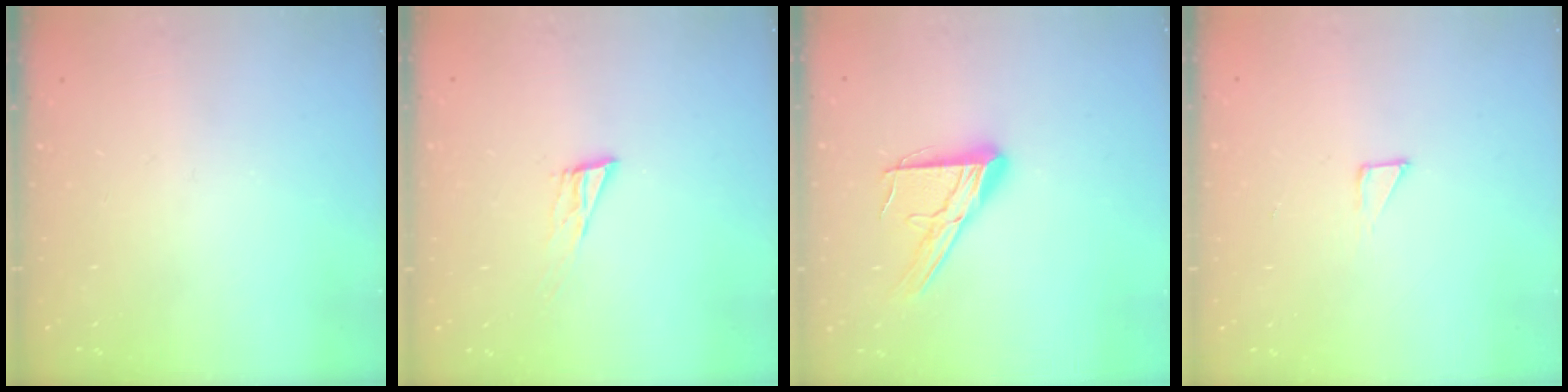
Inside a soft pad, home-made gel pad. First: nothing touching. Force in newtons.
{"total": 6.4, "press": 6.4, "slide": 1.0}
{"total": 13.9, "press": 13.8, "slide": 1.3}
{"total": 3.3, "press": 3.3, "slide": 0.3}